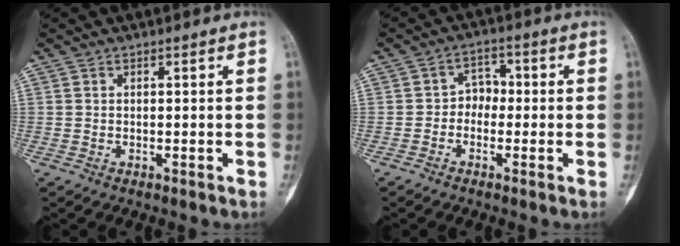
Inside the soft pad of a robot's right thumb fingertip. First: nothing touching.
{"total": 3.9, "force": [-0.8, 3.2, 2.1], "torque": [-0.006, 0.020, -0.028]}